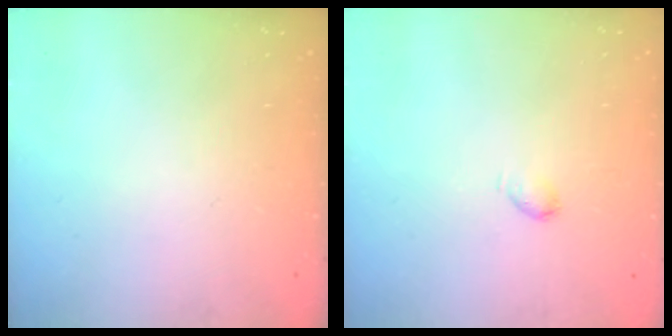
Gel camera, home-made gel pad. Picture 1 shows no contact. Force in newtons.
{"total": 2.8, "press": 2.8, "slide": 0.5}